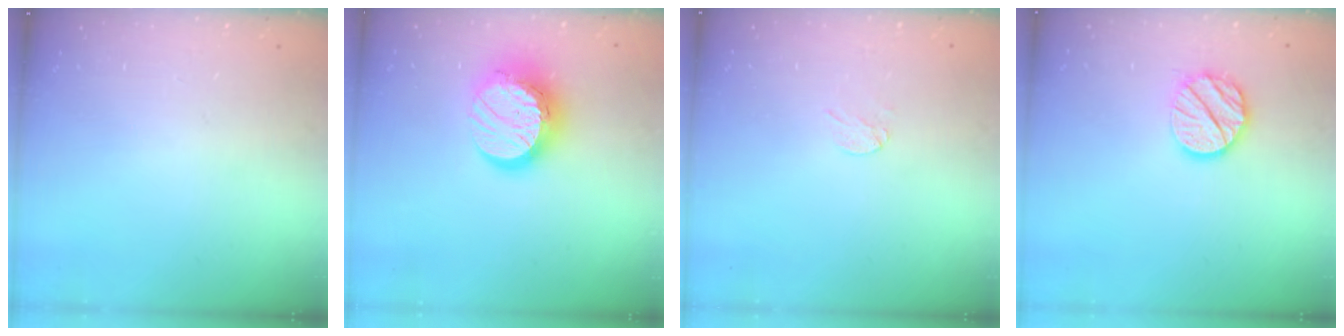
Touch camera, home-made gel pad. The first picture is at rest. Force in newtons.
{"total": 14.8, "press": 14.8, "slide": 1.5}
{"total": 3.0, "press": 3.0, "slide": 0.2}
{"total": 11.9, "press": 11.9, "slide": 1.0}